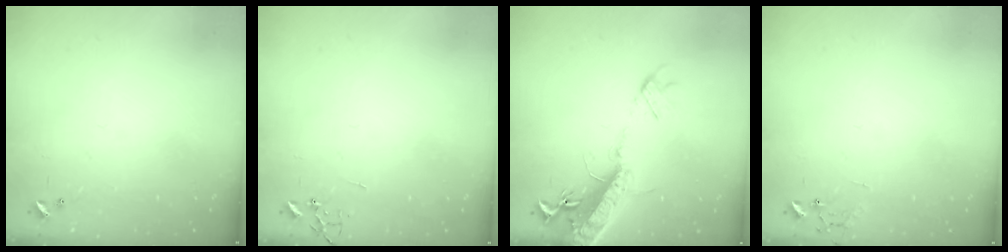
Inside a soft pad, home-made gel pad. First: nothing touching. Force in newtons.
{"total": 0.0}
{"total": 17.8, "press": 17.3, "slide": 4.1}
{"total": 7.4, "press": 7.4, "slide": 0.6}